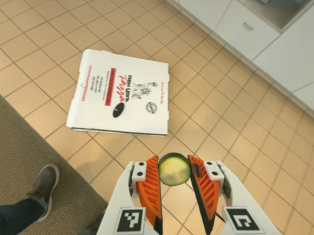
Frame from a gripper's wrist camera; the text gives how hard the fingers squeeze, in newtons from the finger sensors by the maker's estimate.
{"total": 7.0, "left": 7.0, "right": 7.0}